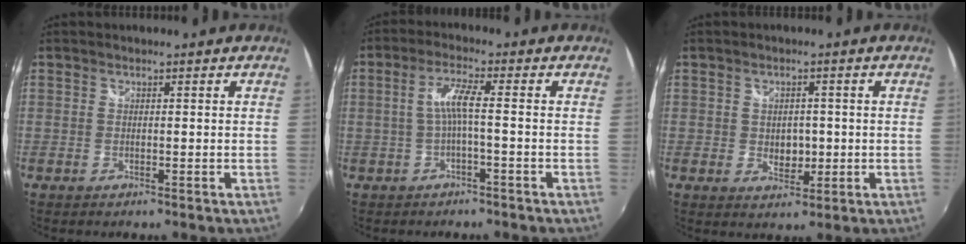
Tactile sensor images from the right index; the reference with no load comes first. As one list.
[{"total": 4.2, "force": [-1.1, -0.1, 4.0], "torque": [-0.087, 0.004, -0.018]}, {"total": 4.4, "force": [-0.3, 3.2, 2.9], "torque": [-0.045, -0.003, -0.002]}]